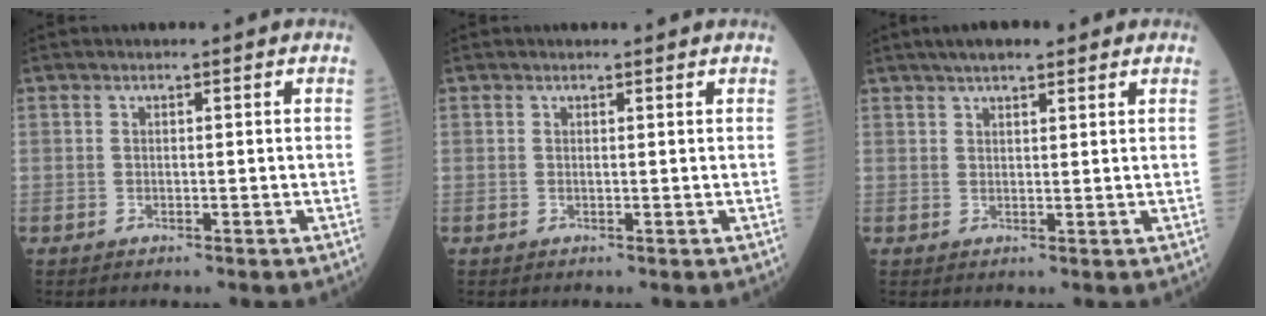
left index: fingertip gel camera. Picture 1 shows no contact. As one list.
[{"total": 0.9, "force": [0.9, 0.1, 0.2], "torque": [-0.013, 0.002, 0.009]}, {"total": 6.7, "force": [5.1, 1.8, 3.9], "torque": [-0.054, 0.034, 0.083]}]